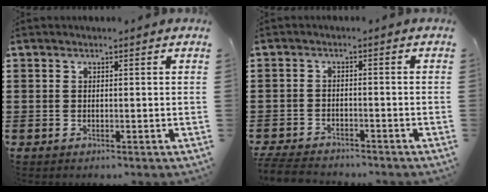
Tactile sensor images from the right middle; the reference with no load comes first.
{"total": 3.0, "force": [-2.9, 0.3, 0.3], "torque": [-0.013, -0.003, -0.062]}